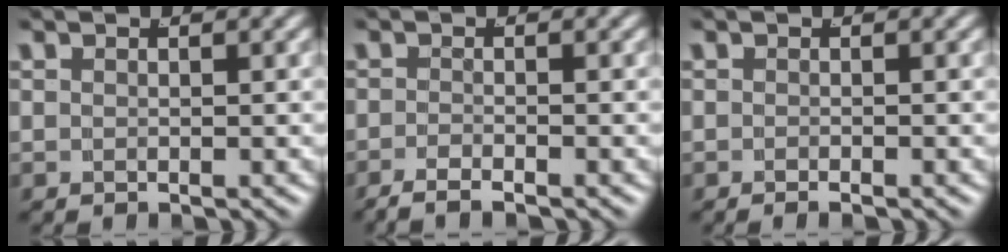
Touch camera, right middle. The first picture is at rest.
{"total": 2.0, "force": [-1.9, 0.2, 0.7], "torque": [-0.020, -0.007, -0.031]}
{"total": 0.9, "force": [-0.8, -0.2, 0.3], "torque": [-0.007, 0.000, -0.014]}